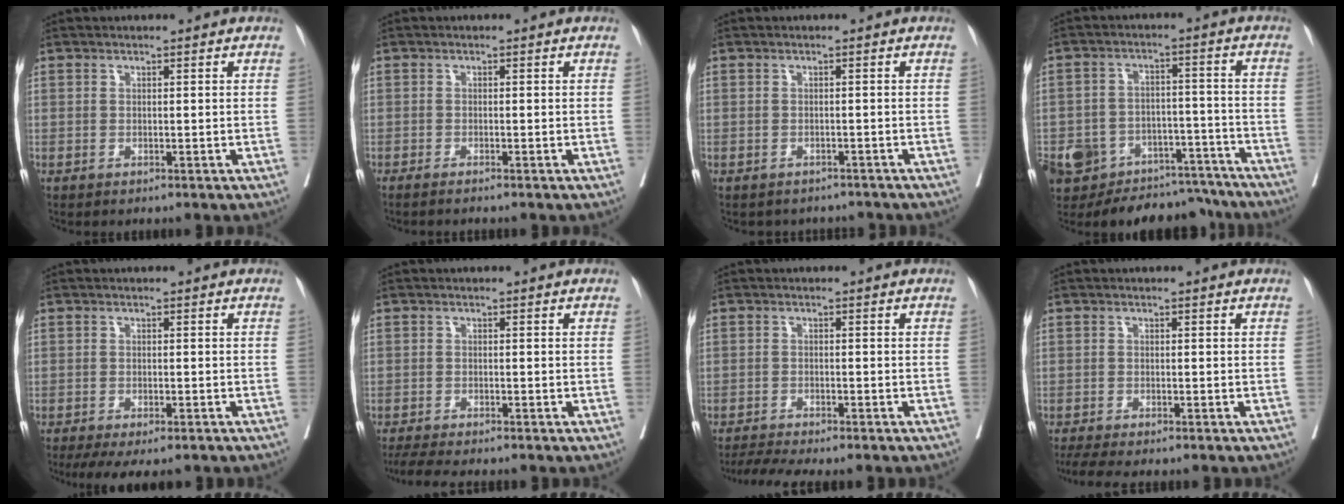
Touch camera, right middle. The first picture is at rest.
{"total": 1.9, "force": [-1.6, -0.3, 0.9], "torque": [-0.011, 0.002, -0.021]}
{"total": 4.0, "force": [-3.7, 1.6, 0.1], "torque": [0.003, 0.006, -0.041]}
{"total": 18.1, "force": [-14.9, 8.7, 5.7], "torque": [-0.119, 0.021, -0.203]}
{"total": 9.0, "force": [-7.2, 2.3, 4.9], "torque": [-0.068, -0.010, -0.100]}
{"total": 6.3, "force": [-5.5, 0.5, 3.2], "torque": [-0.046, -0.011, -0.086]}
{"total": 6.2, "force": [-5.5, 0.1, 2.9], "torque": [-0.039, -0.006, -0.085]}
{"total": 5.7, "force": [-4.8, 0.6, 3.0], "torque": [-0.041, -0.011, -0.076]}